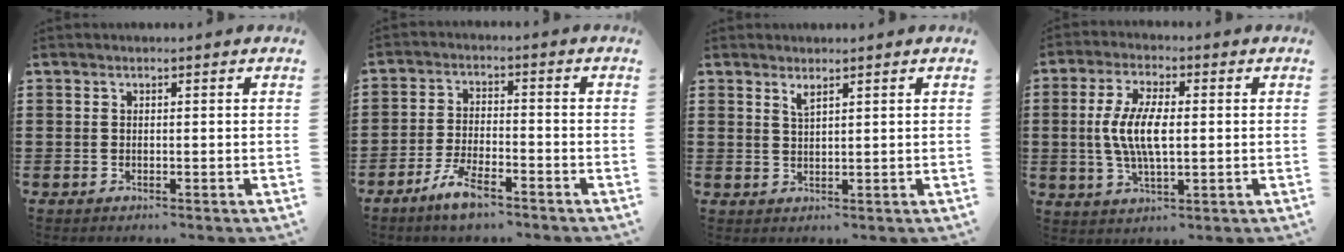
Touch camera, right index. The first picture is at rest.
{"total": 5.8, "force": [-4.4, 1.5, 3.6], "torque": [-0.084, 0.000, -0.085]}
{"total": 1.6, "force": [1.3, 0.2, 0.9], "torque": [-0.020, 0.001, 0.024]}
{"total": 7.9, "force": [0.0, 2.9, 7.3], "torque": [-0.168, -0.004, -0.012]}